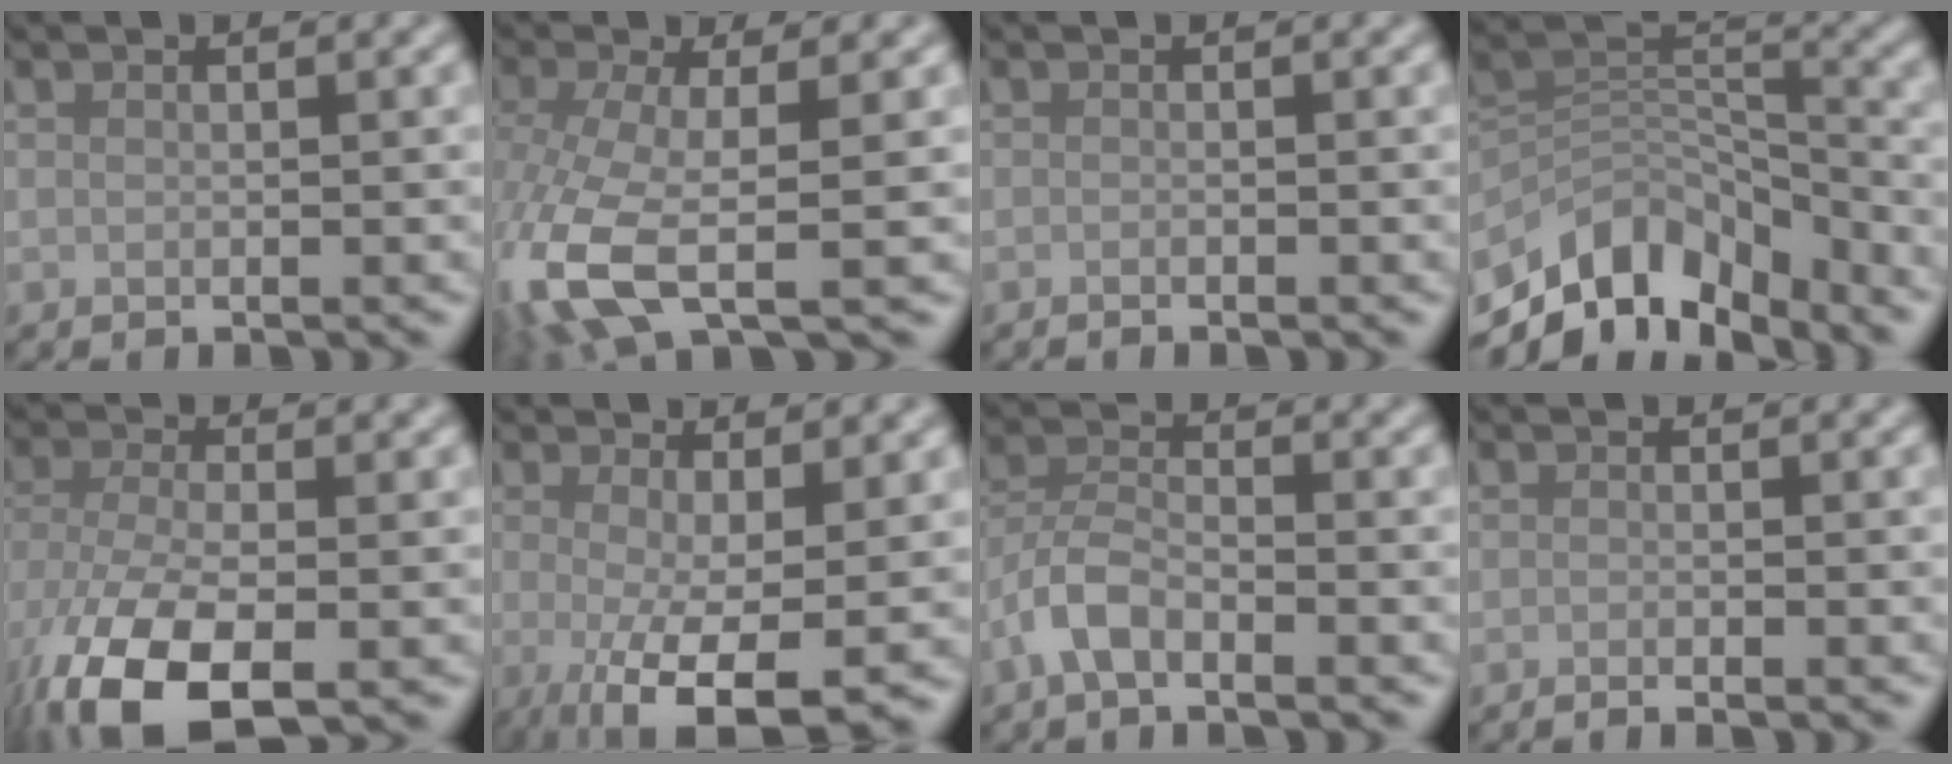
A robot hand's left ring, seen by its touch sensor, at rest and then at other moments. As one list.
[{"total": 7.8, "force": [-3.2, 2.5, 6.6], "torque": [-0.165, -0.014, -0.071]}, {"total": 0.0}, {"total": 9.2, "force": [-6.9, 4.6, 4.1], "torque": [-0.064, -0.006, -0.129]}, {"total": 9.8, "force": [-4.8, 4.7, 7.2], "torque": [-0.162, -0.028, -0.088]}, {"total": 7.0, "force": [-1.2, 2.0, 6.6], "torque": [-0.111, -0.017, -0.015]}, {"total": 3.2, "force": [-2.0, 1.2, 2.2], "torque": [-0.046, 0.008, -0.050]}, {"total": 0.9, "force": [-0.6, 0.2, 0.6], "torque": [-0.002, -0.002, -0.015]}]